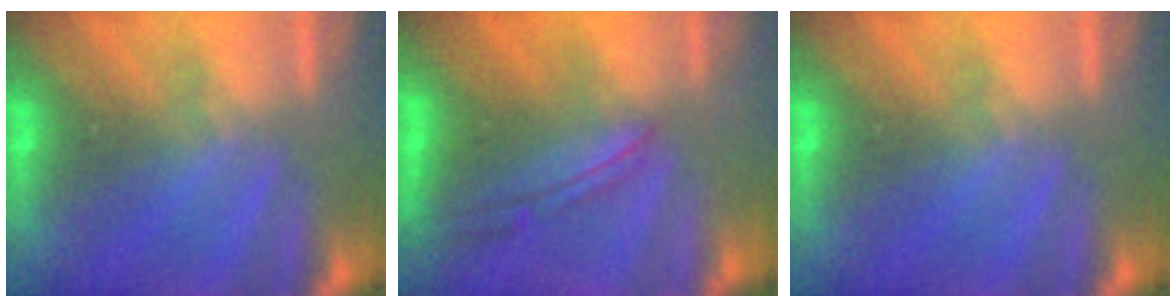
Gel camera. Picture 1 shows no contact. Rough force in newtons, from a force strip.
{"total": 5.5}
{"total": 0.0}